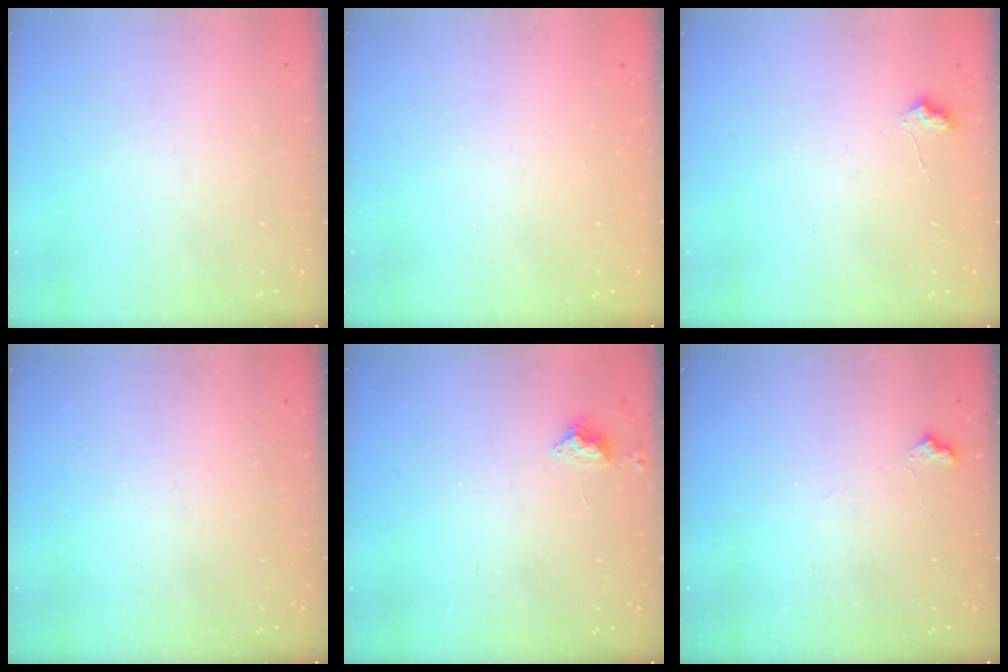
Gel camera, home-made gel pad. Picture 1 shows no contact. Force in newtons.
{"total": 1.1, "press": 1.0, "slide": 0.4}
{"total": 6.5, "press": 6.5, "slide": 0.8}
{"total": 1.3, "press": 1.2, "slide": 0.2}
{"total": 3.7, "press": 3.7, "slide": 0.5}
{"total": 5.3, "press": 5.3, "slide": 0.6}